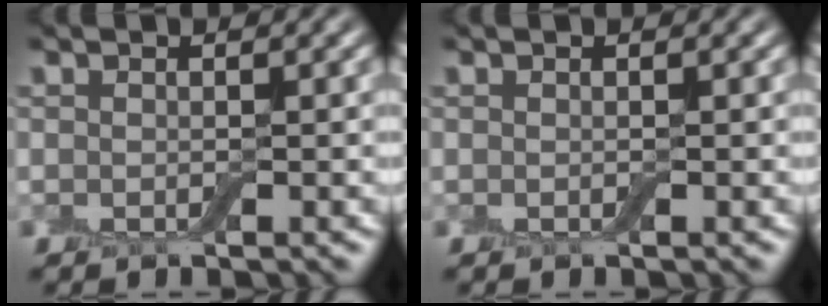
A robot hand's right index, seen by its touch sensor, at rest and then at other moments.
{"total": 0.0}